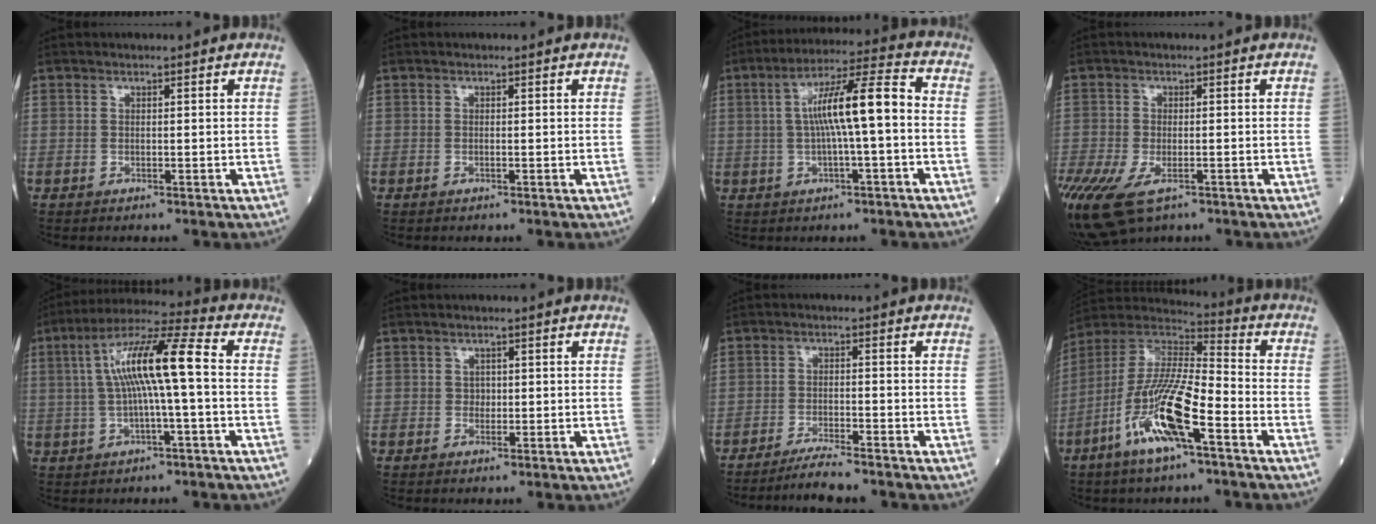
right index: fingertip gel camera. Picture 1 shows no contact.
{"total": 0.0}
{"total": 10.6, "force": [-0.1, 0.8, 10.6], "torque": [-0.185, 0.027, -0.006]}
{"total": 17.1, "force": [-9.3, 9.1, 11.2], "torque": [-0.327, -0.048, -0.152]}
{"total": 12.0, "force": [0.7, 0.7, 12.0], "torque": [-0.221, 0.029, 0.007]}
{"total": 0.9, "force": [0.0, 0.8, 0.4], "torque": [-0.004, 0.003, 0.000]}
{"total": 5.1, "force": [-4.6, -0.6, 2.1], "torque": [-0.034, -0.017, -0.080]}
{"total": 15.6, "force": [-6.9, 2.6, 13.8], "torque": [-0.283, -0.011, -0.132]}